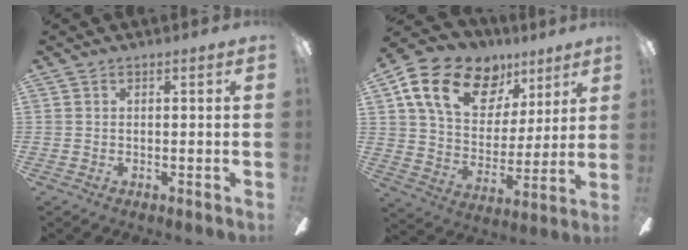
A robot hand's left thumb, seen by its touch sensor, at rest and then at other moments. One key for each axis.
{"total": 19.6, "fx": 10.4, "fy": 12.7, "fz": 10.7, "tx": -0.177, "ty": -0.036, "tz": 0.188}